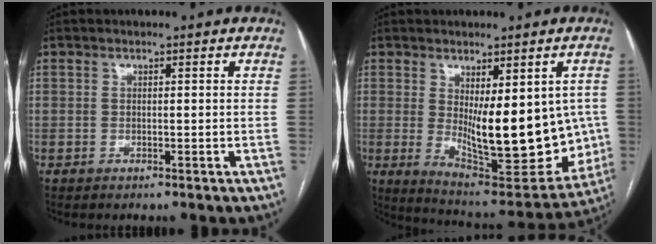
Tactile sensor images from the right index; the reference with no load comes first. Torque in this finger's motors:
{"motor_torque": [1.96, 0.18, 0.83, 0.18]}